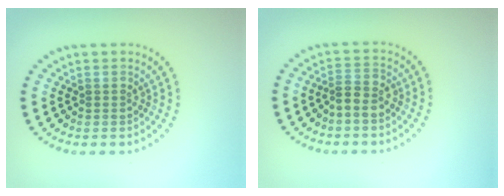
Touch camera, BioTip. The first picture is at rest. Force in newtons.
{"total": 2.1, "press": 2.0, "slide": 0.8}